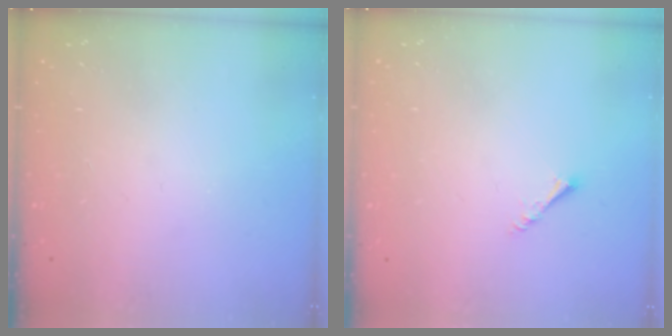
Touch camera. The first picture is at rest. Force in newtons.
{"total": 1.6, "press": 1.6, "slide": 0.3}